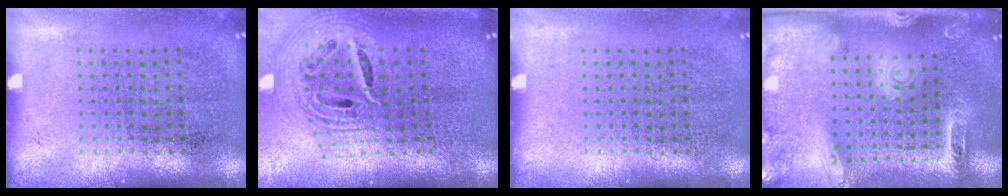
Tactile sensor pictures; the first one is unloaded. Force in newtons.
{"total": 2.5, "press": 1.8, "slide": 1.8}
{"total": 0.0}
{"total": 2.6, "press": 2.0, "slide": 1.6}